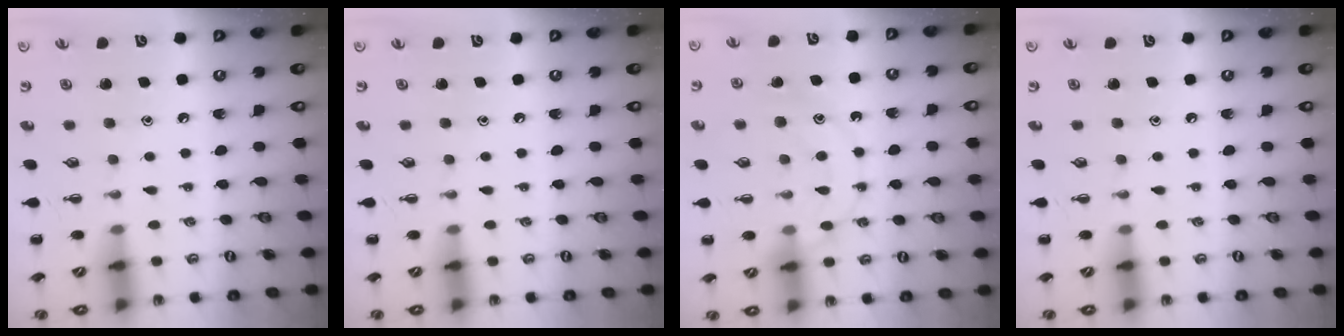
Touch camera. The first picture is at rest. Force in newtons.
{"total": 0.0}
{"total": 12.0, "press": 12.0, "slide": 0.9}
{"total": 0.0}